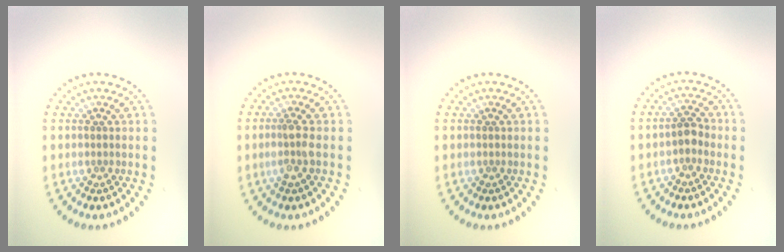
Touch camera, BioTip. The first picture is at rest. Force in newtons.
{"total": 1.8, "press": 1.5, "slide": 0.9}
{"total": 0.0}
{"total": 1.5, "press": 1.3, "slide": 0.7}